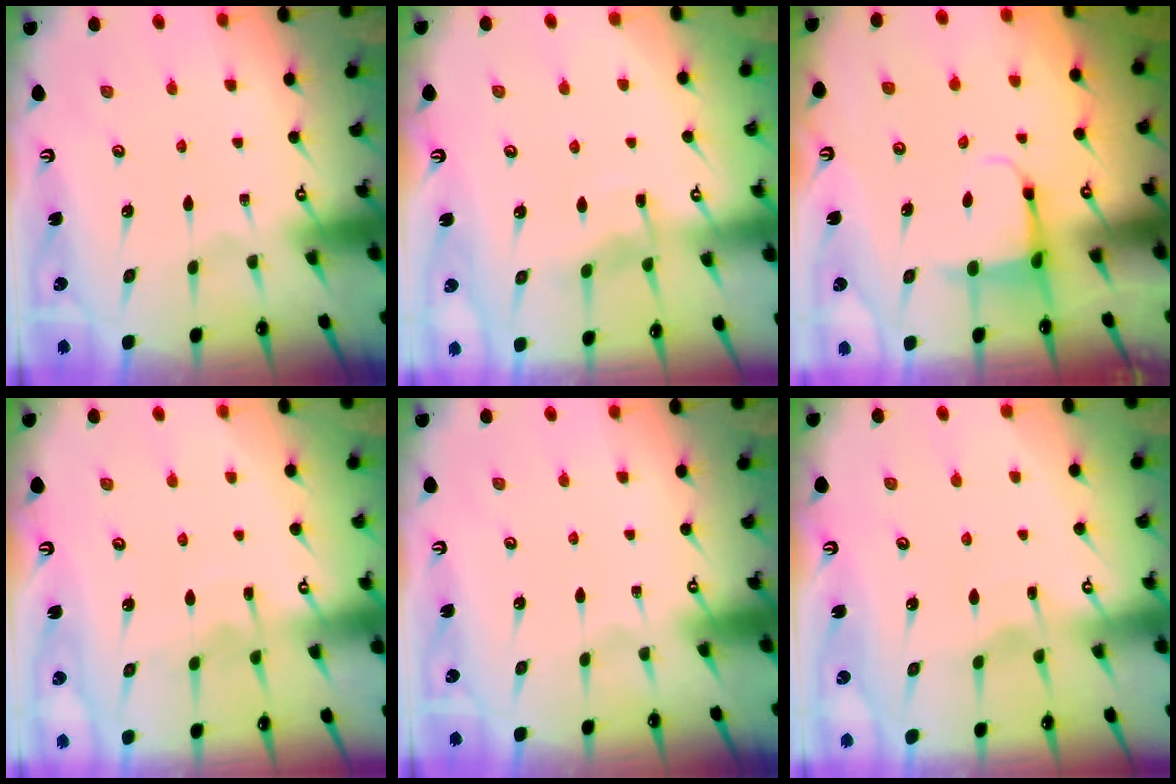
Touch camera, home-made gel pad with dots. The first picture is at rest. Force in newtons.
{"total": 5.2, "press": 5.2, "slide": 0.6}
{"total": 3.9, "press": 3.7, "slide": 1.3}
{"total": 4.5, "press": 4.5, "slide": 0.3}
{"total": 0.0}
{"total": 2.5, "press": 2.5, "slide": 0.2}